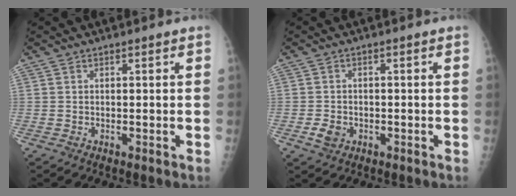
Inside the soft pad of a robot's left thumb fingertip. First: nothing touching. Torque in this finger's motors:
{"motor_torque": [-0.08, 0.07, 0.08, -0.01, 0.00]}